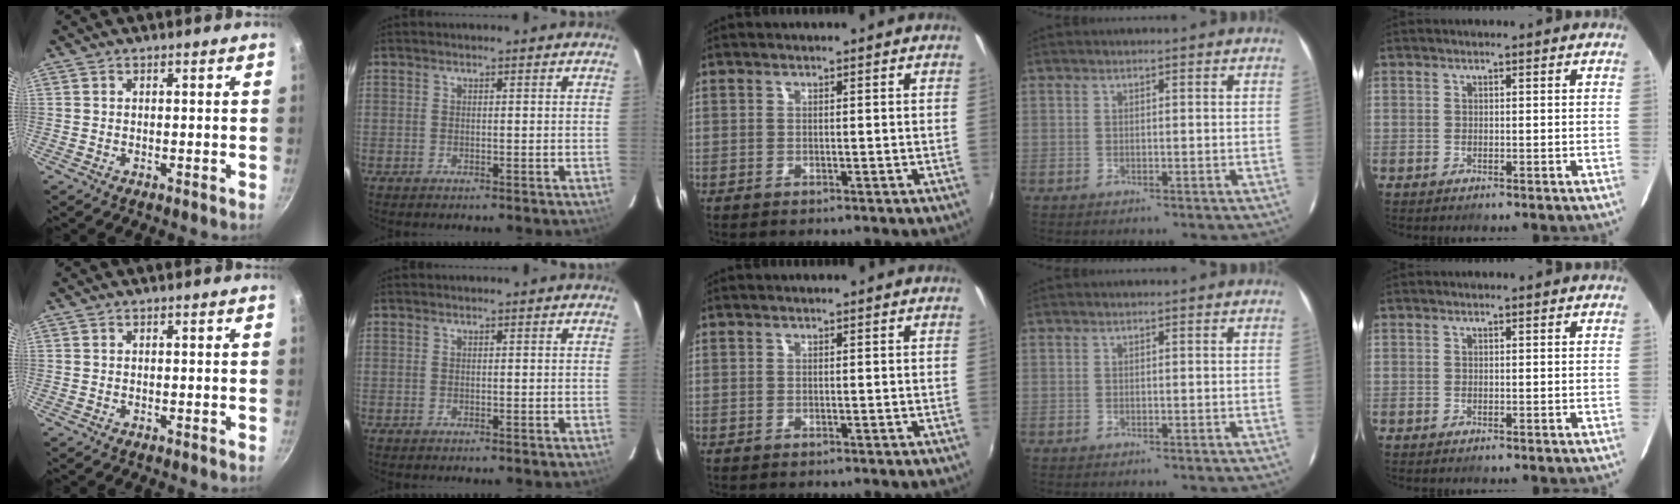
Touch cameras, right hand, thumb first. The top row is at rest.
{}